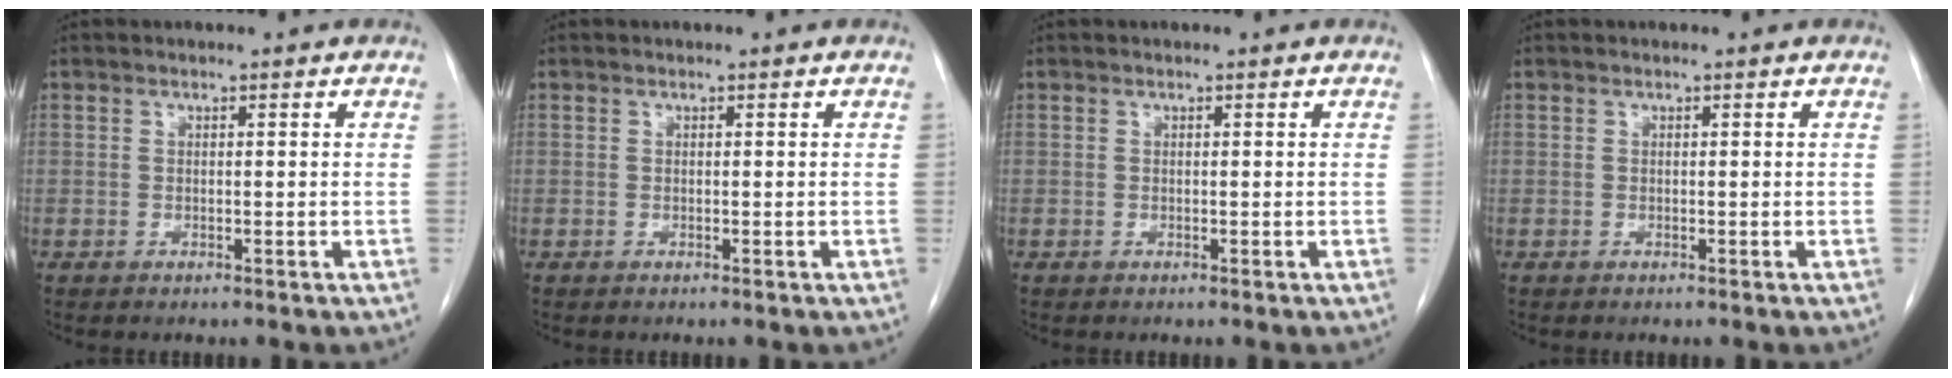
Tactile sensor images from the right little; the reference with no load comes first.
{"total": 0.0}
{"total": 0.0}
{"total": 0.0}